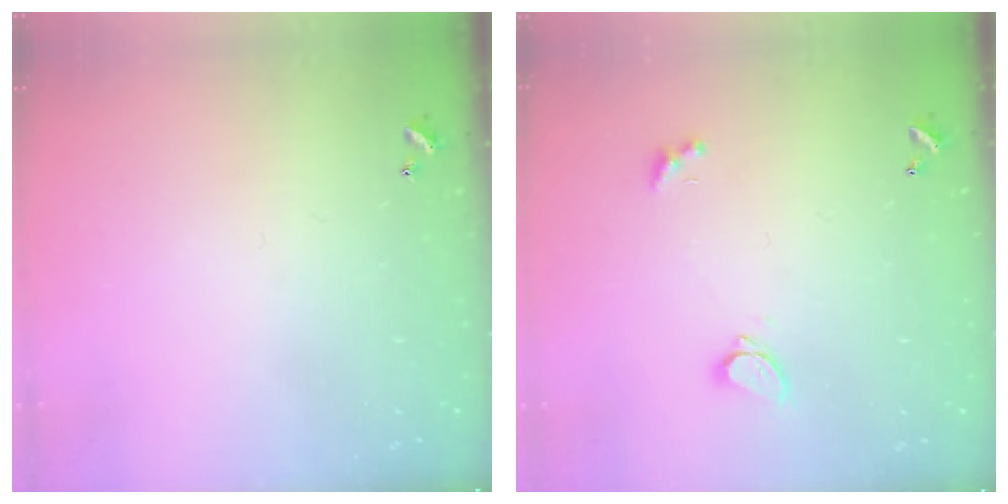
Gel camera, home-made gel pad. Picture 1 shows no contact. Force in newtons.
{"total": 2.2, "press": 2.0, "slide": 0.9}